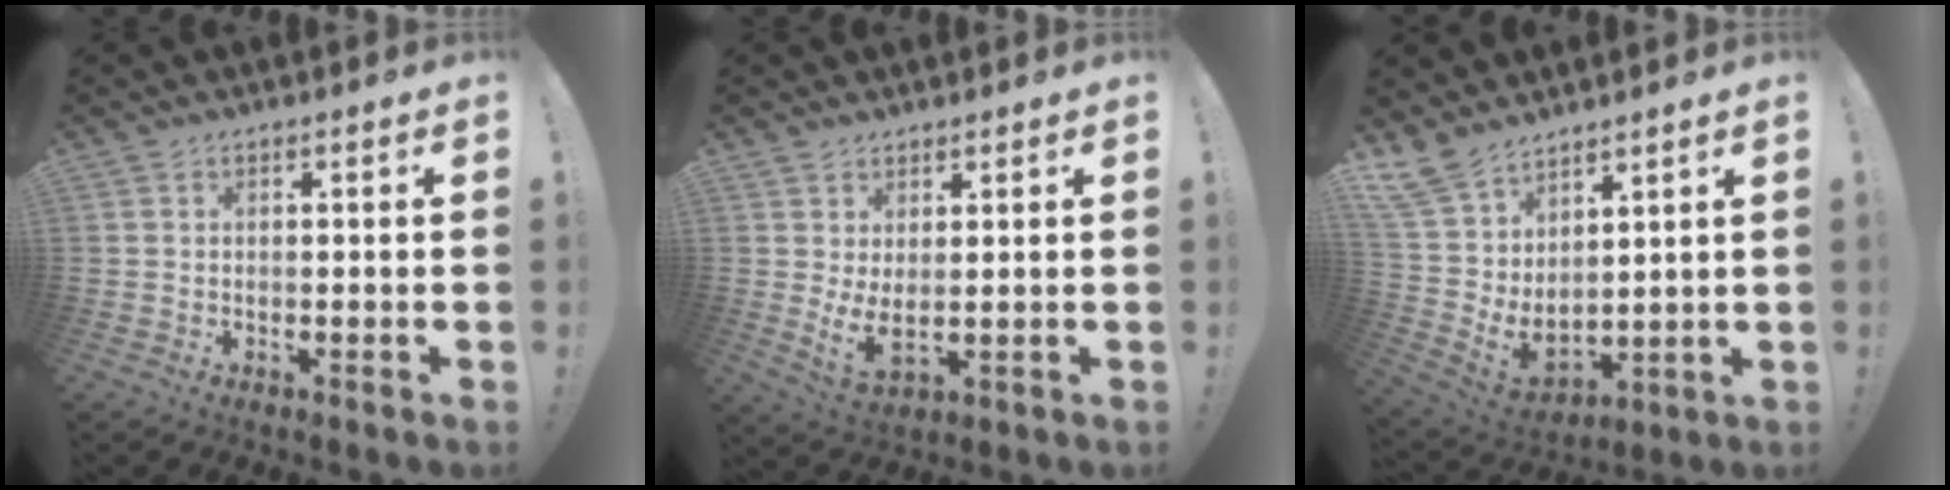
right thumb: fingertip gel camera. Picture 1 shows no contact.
{"total": 5.0, "force": [2.1, 1.6, 4.2], "torque": [-0.060, -0.025, 0.040]}
{"total": 8.5, "force": [6.5, 4.2, 3.5], "torque": [-0.091, -0.070, 0.127]}